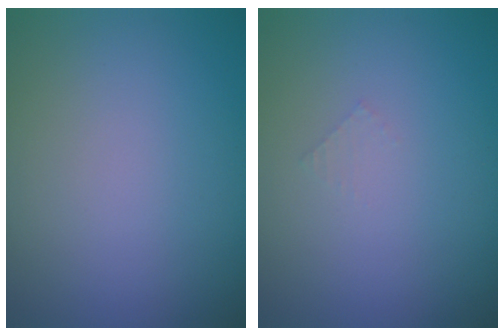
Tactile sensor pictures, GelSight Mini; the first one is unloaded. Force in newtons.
{"total": 0.5, "press": 0.5, "slide": 0.1}